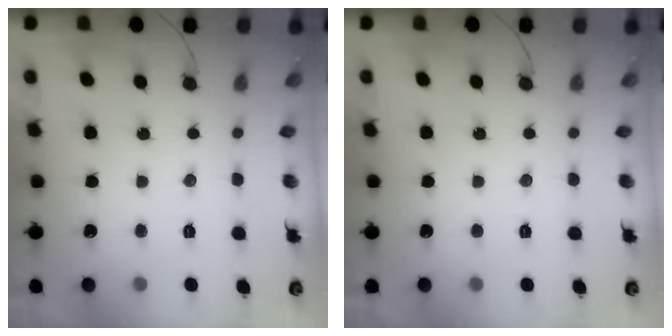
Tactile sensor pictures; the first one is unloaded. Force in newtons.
{"total": 0.0}